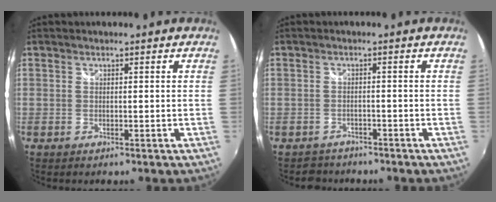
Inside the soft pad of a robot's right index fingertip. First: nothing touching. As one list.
[{"total": 3.2, "force": [-2.8, 1.5, -0.2], "torque": [-0.008, 0.004, -0.048]}]